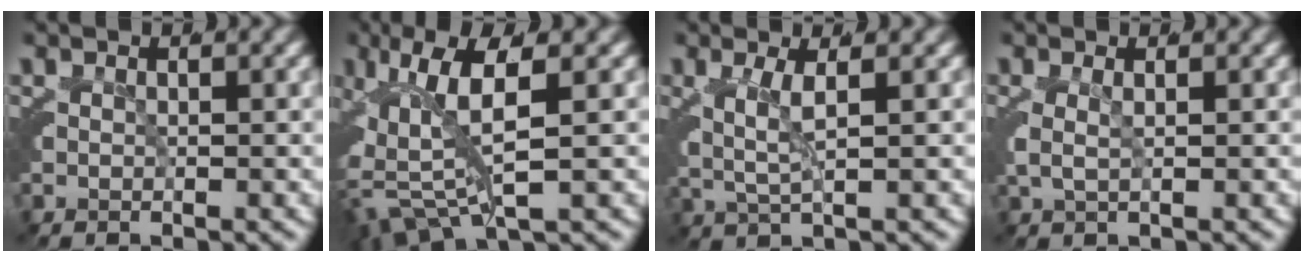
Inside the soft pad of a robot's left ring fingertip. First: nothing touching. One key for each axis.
{"total": 7.8, "fx": -1.5, "fy": 4.5, "fz": 6.2, "tx": -0.136, "ty": -0.020, "tz": -0.013}
{"total": 2.5, "fx": 0.2, "fy": 1.0, "fz": 2.3, "tx": -0.052, "ty": -0.004, "tz": 0.003}
{"total": 1.8, "fx": -0.1, "fy": 1.2, "fz": 1.3, "tx": -0.038, "ty": -0.005, "tz": -0.001}